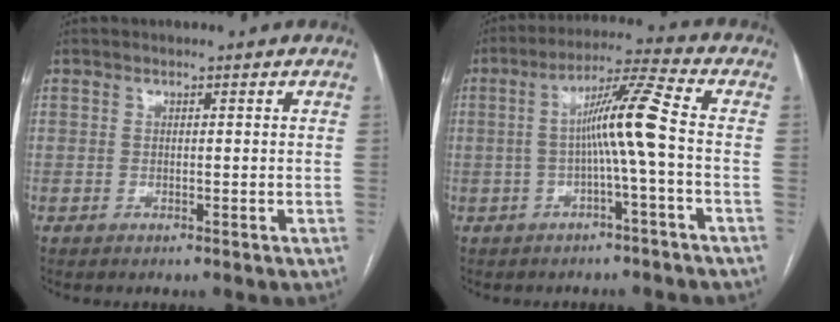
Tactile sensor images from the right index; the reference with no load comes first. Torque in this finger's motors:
{"motor_torque": [1.44, -0.08, 0.74, 0.18]}